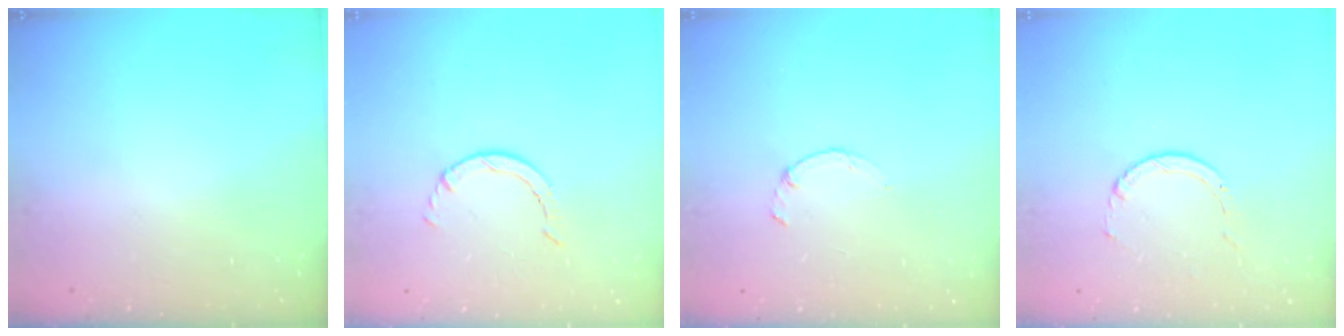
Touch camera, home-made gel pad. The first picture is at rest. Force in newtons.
{"total": 0.6, "press": 0.6, "slide": 0.1}
{"total": 1.5, "press": 1.4, "slide": 0.3}
{"total": 3.2, "press": 3.2, "slide": 0.4}